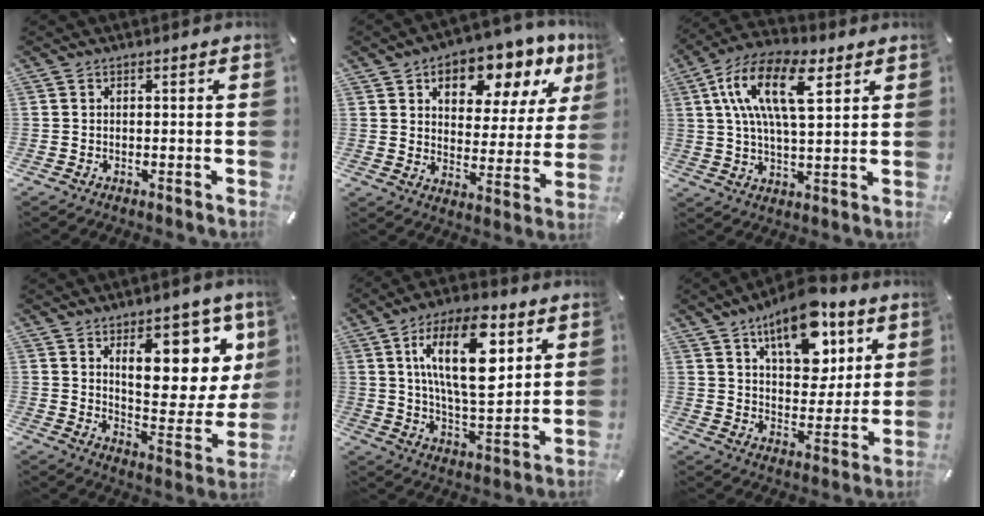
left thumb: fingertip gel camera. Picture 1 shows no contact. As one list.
[{"total": 11.9, "force": [7.3, 7.1, 6.2], "torque": [-0.075, -0.056, 0.120]}, {"total": 16.4, "force": [6.5, 7.4, 13.0], "torque": [-0.270, -0.001, 0.108]}, {"total": 17.9, "force": [9.5, 8.7, 12.4], "torque": [-0.150, -0.065, 0.154]}, {"total": 19.2, "force": [7.4, 8.5, 15.6], "torque": [-0.278, -0.015, 0.115]}, {"total": 16.3, "force": [9.6, 8.6, 10.0], "torque": [-0.147, -0.042, 0.166]}]